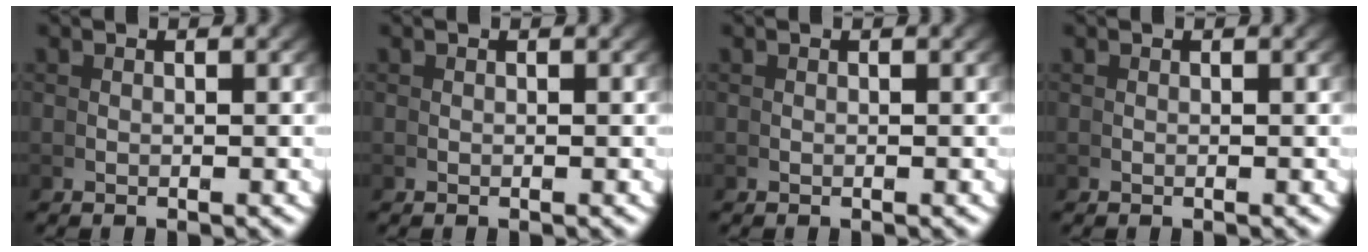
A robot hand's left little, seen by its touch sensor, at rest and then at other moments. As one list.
[{"total": 0.0}, {"total": 0.0}, {"total": 0.0}]